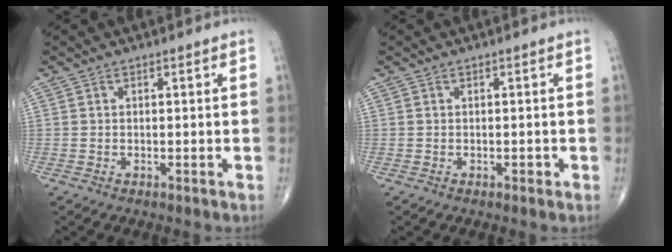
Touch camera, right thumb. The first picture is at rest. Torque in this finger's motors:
{"motor_torque": [0.46, 0.32, -0.15, -0.06, 0.08]}